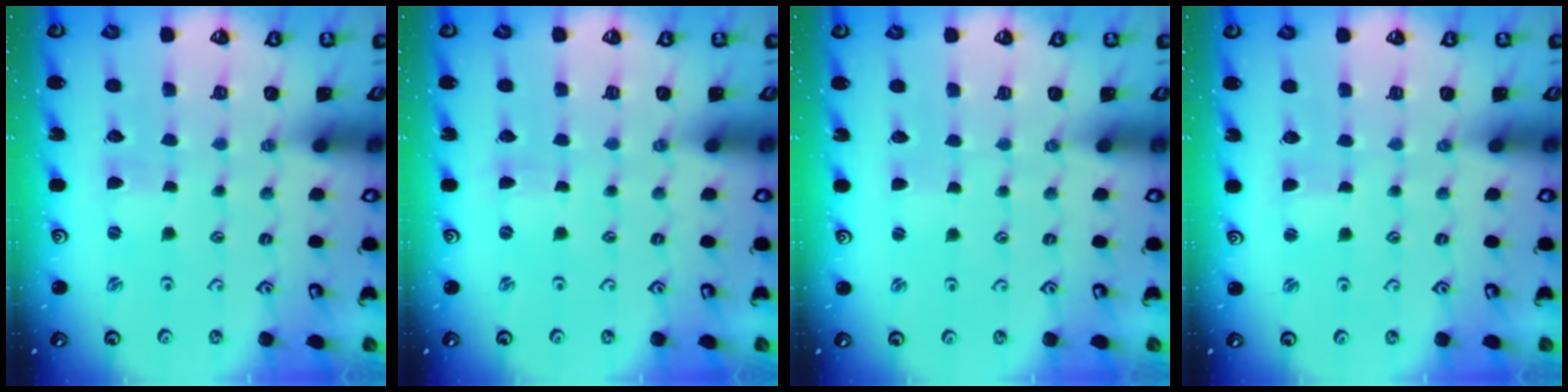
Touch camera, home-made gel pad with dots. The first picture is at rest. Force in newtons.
{"total": 0.0}
{"total": 1.6, "press": 1.6, "slide": 0.3}
{"total": 1.4, "press": 1.3, "slide": 0.2}